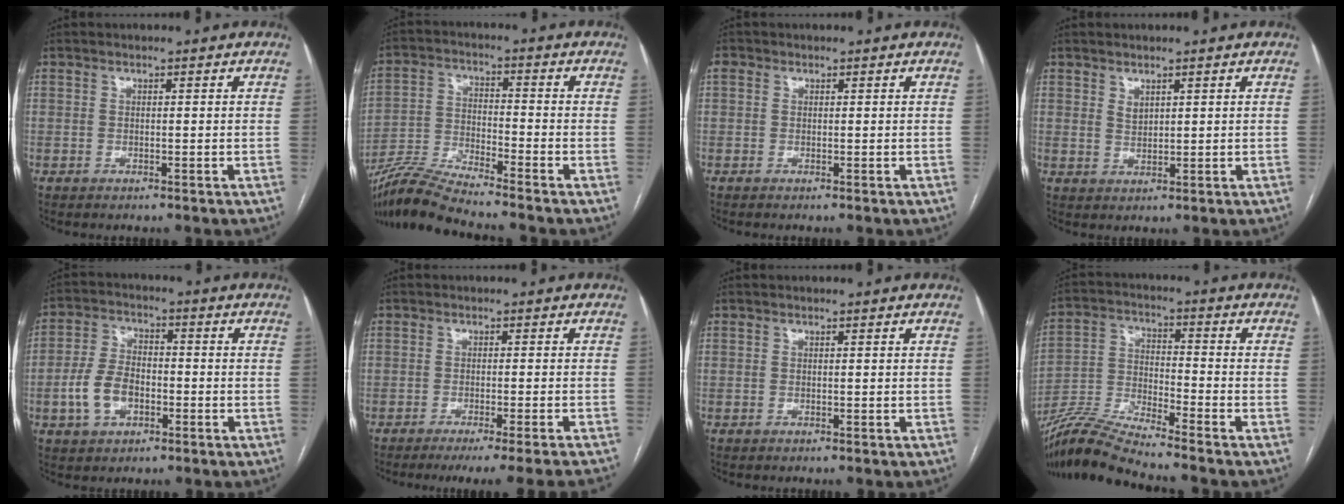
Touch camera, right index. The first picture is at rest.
{"total": 9.1, "force": [-8.5, -1.2, 3.1], "torque": [-0.070, -0.013, -0.165]}
{"total": 1.2, "force": [0.4, 1.0, 0.4], "torque": [-0.006, 0.009, 0.004]}
{"total": 1.7, "force": [1.1, 0.9, 0.9], "torque": [-0.016, -0.004, 0.027]}
{"total": 7.7, "force": [-2.3, 4.9, 5.5], "torque": [-0.124, 0.015, -0.042]}
{"total": 12.7, "force": [-11.3, -2.1, 5.2], "torque": [-0.046, -0.037, -0.150]}
{"total": 0.0}
{"total": 11.2, "force": [-10.4, -1.3, 4.1], "torque": [-0.087, -0.007, -0.200]}